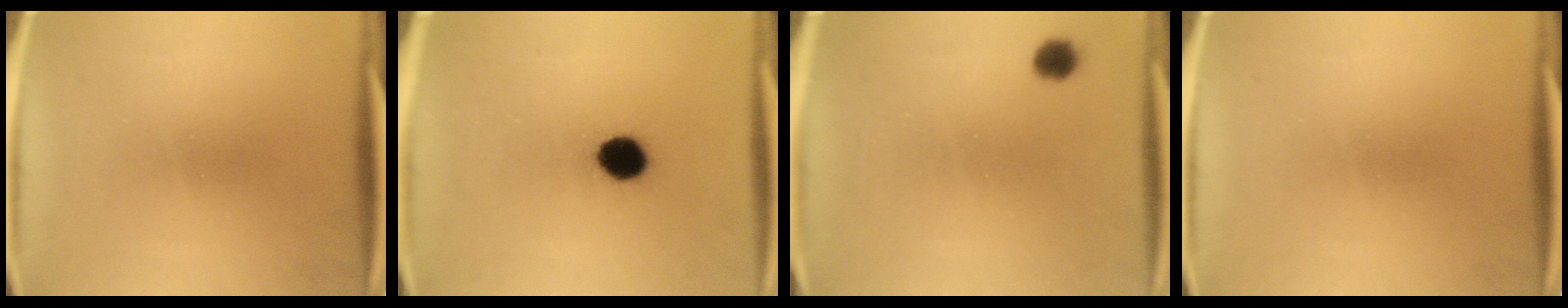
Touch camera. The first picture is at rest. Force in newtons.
{"total": 8.0}
{"total": 2.6}
{"total": 0.0}